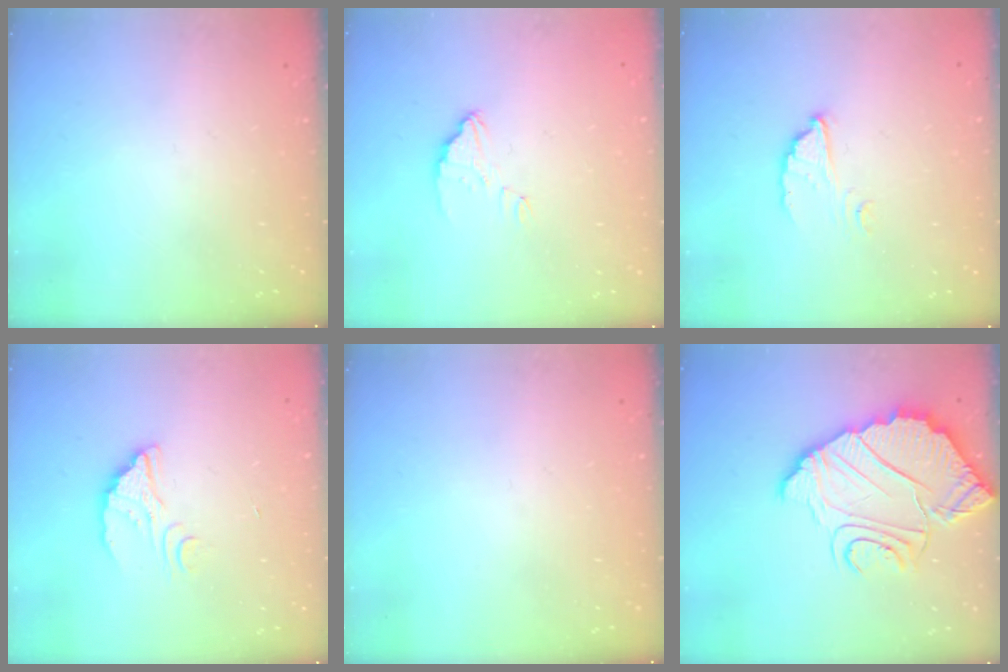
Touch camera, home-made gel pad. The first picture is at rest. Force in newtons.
{"total": 3.2, "press": 3.2, "slide": 0.3}
{"total": 4.1, "press": 4.1, "slide": 0.1}
{"total": 3.8, "press": 3.8, "slide": 0.3}
{"total": 0.0}
{"total": 11.4, "press": 11.4, "slide": 1.0}